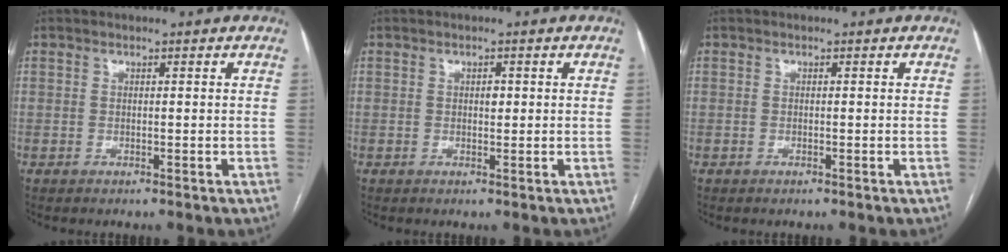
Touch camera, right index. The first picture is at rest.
{"total": 1.1, "force": [0.2, 0.7, 0.9], "torque": [-0.012, 0.002, 0.002]}
{"total": 0.0}